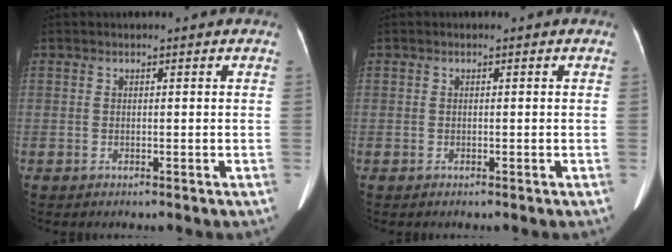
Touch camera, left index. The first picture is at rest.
{"total": 0.0}